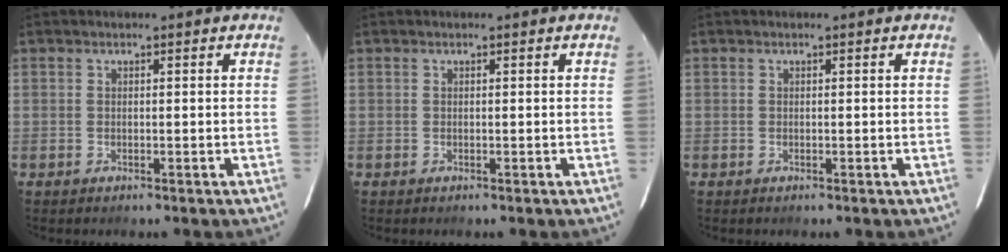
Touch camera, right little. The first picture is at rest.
{"total": 0.0}
{"total": 0.0}